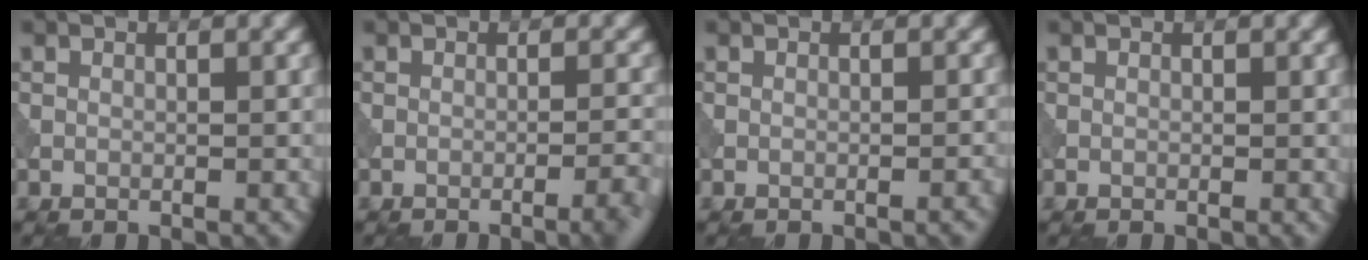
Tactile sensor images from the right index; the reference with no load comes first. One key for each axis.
{"total": 3.6, "fx": -2.0, "fy": 0.8, "fz": 2.9, "tx": -0.029, "ty": 0.014, "tz": -0.035}
{"total": 0.9, "fx": -0.5, "fy": 0.2, "fz": 0.7, "tx": -0.005, "ty": 0.004, "tz": -0.012}
{"total": 0.0}